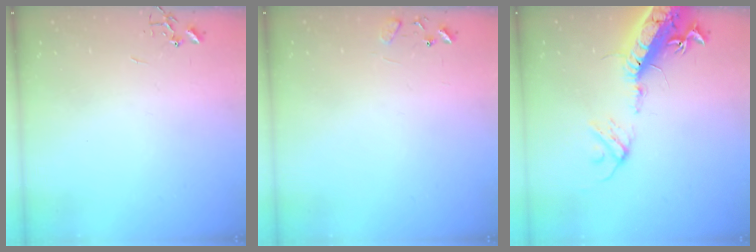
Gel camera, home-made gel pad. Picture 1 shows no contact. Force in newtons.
{"total": 7.7, "press": 7.7, "slide": 0.6}
{"total": 20.7, "press": 20.1, "slide": 4.8}